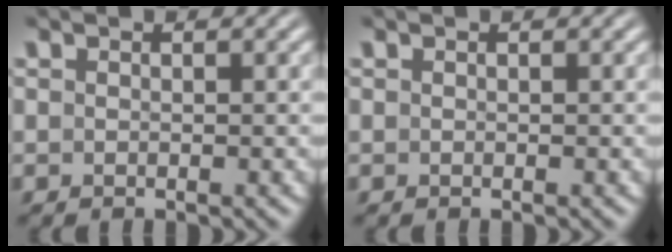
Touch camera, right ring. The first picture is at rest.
{"total": 0.0}